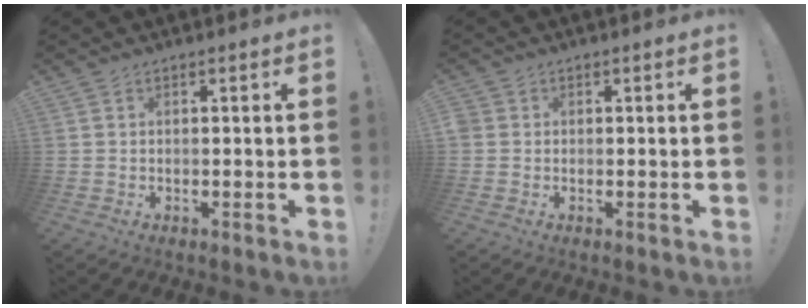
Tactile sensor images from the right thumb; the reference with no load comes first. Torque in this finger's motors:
{"motor_torque": [2.14, 2.19, 0.69, 0.16, 0.61]}